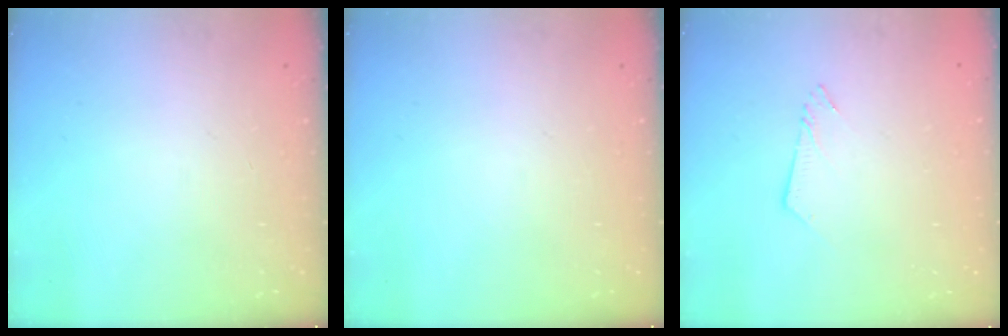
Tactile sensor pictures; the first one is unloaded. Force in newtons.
{"total": 0.0}
{"total": 2.9, "press": 2.9, "slide": 0.3}